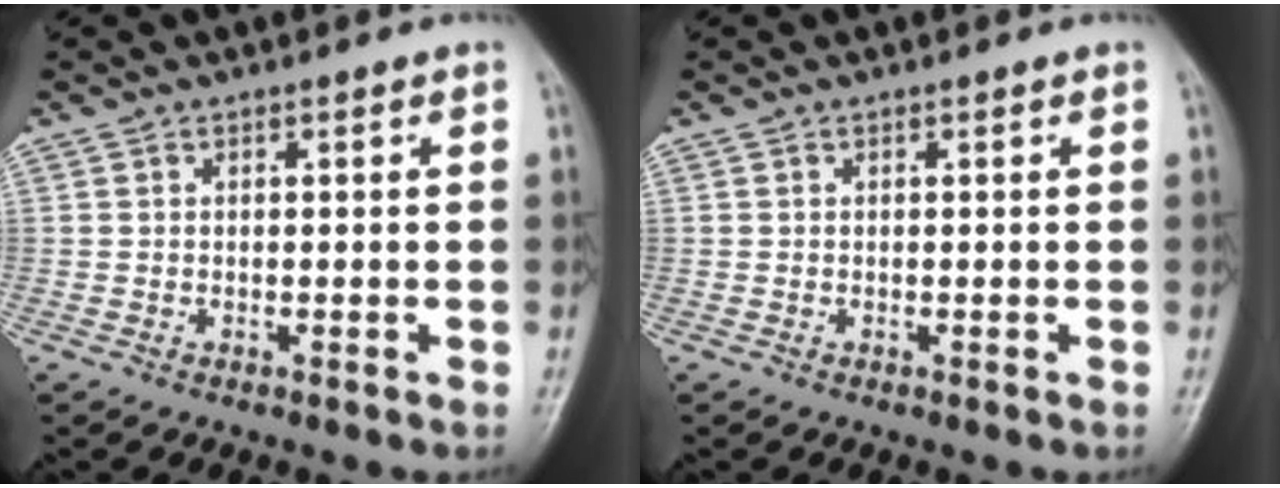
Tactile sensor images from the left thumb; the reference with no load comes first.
{"total": 0.0}